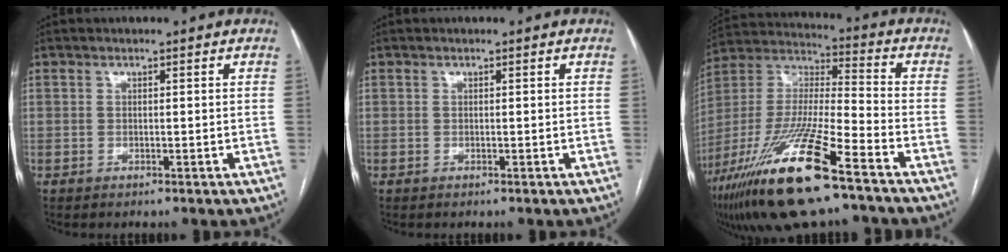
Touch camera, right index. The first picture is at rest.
{"total": 0.0}
{"total": 22.3, "force": [-13.4, 2.8, 17.6], "torque": [-0.379, -0.048, -0.248]}